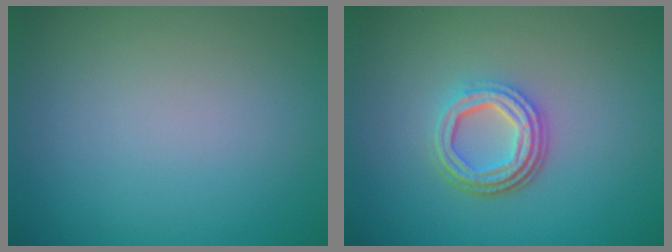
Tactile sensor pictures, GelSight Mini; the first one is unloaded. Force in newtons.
{"total": 4.4, "press": 3.2, "slide": 3.0}